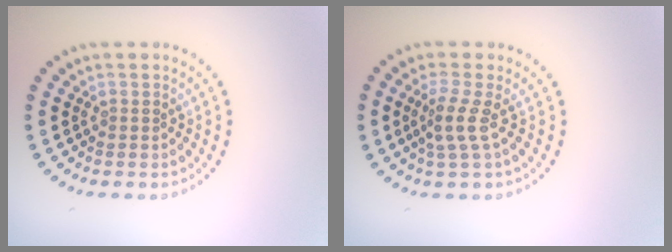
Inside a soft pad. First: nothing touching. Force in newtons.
{"total": 2.3, "press": 1.5, "slide": 1.7}